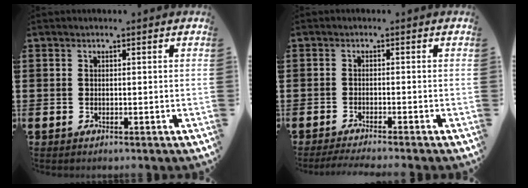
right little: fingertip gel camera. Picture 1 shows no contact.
{"total": 1.4, "force": [-1.3, -0.2, 0.6], "torque": [-0.008, 0.001, -0.024]}